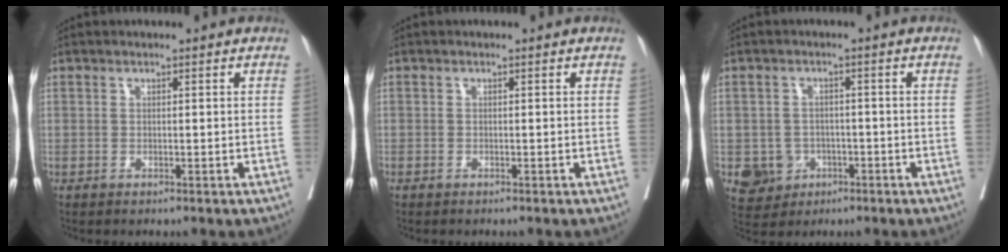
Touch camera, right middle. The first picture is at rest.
{"total": 0.5, "force": [-0.3, 0.4, -0.1], "torque": [-0.003, 0.005, -0.006]}
{"total": 5.1, "force": [-1.9, 4.7, 0.9], "torque": [-0.007, 0.008, -0.023]}